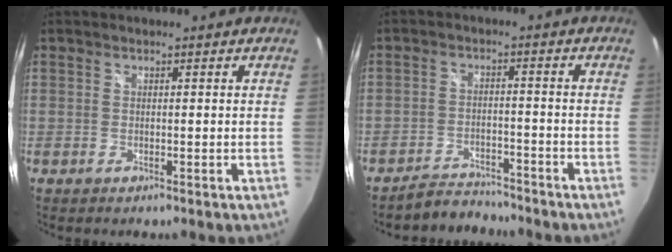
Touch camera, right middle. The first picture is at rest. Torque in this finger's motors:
{"motor_torque": [0.14, -0.39, -0.12, -0.04]}